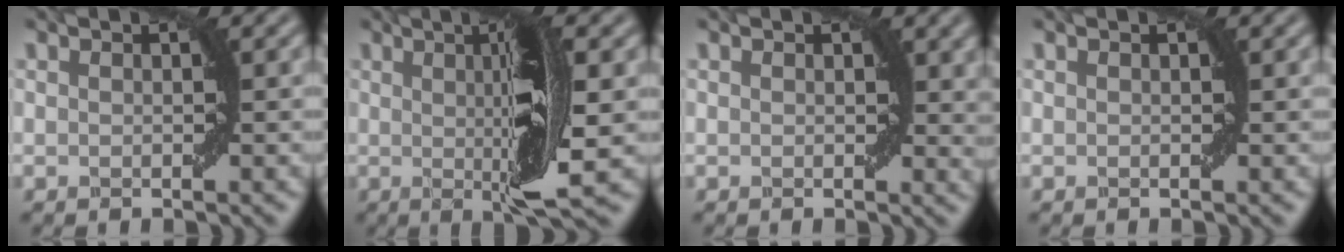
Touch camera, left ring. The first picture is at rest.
{"total": 7.3, "force": [0.4, 1.2, 7.2], "torque": [-0.110, -0.005, 0.008]}
{"total": 1.9, "force": [0.7, 1.1, 1.4], "torque": [-0.011, -0.005, 0.012]}
{"total": 0.0}